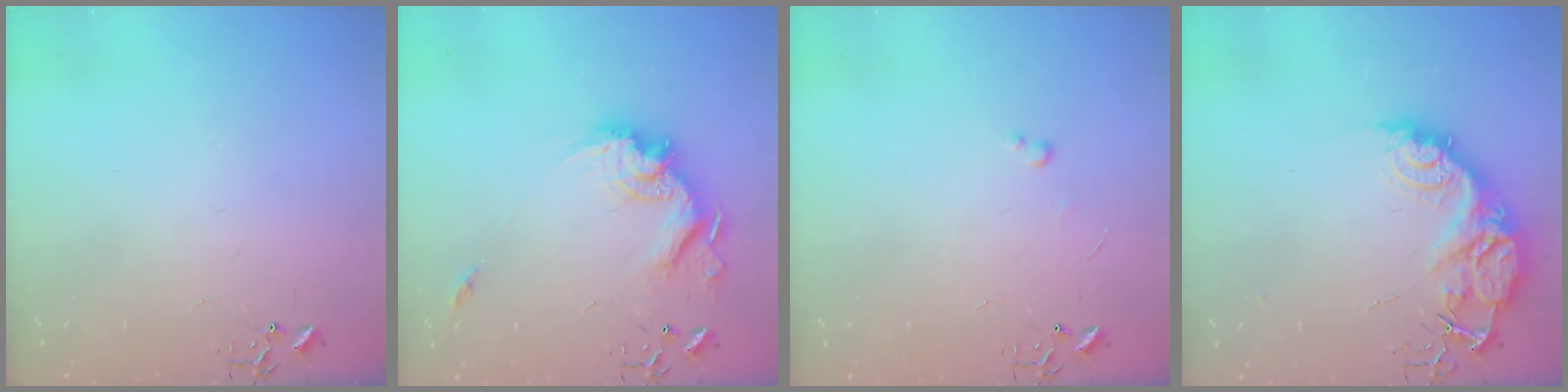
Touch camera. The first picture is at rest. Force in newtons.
{"total": 17.8, "press": 17.7, "slide": 2.1}
{"total": 2.6, "press": 2.6, "slide": 0.4}
{"total": 16.1, "press": 16.0, "slide": 1.5}